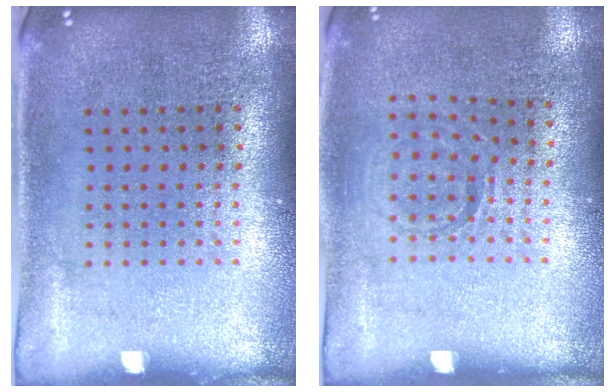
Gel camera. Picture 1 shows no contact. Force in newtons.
{"total": 0.8, "press": 0.8, "slide": 0.0}